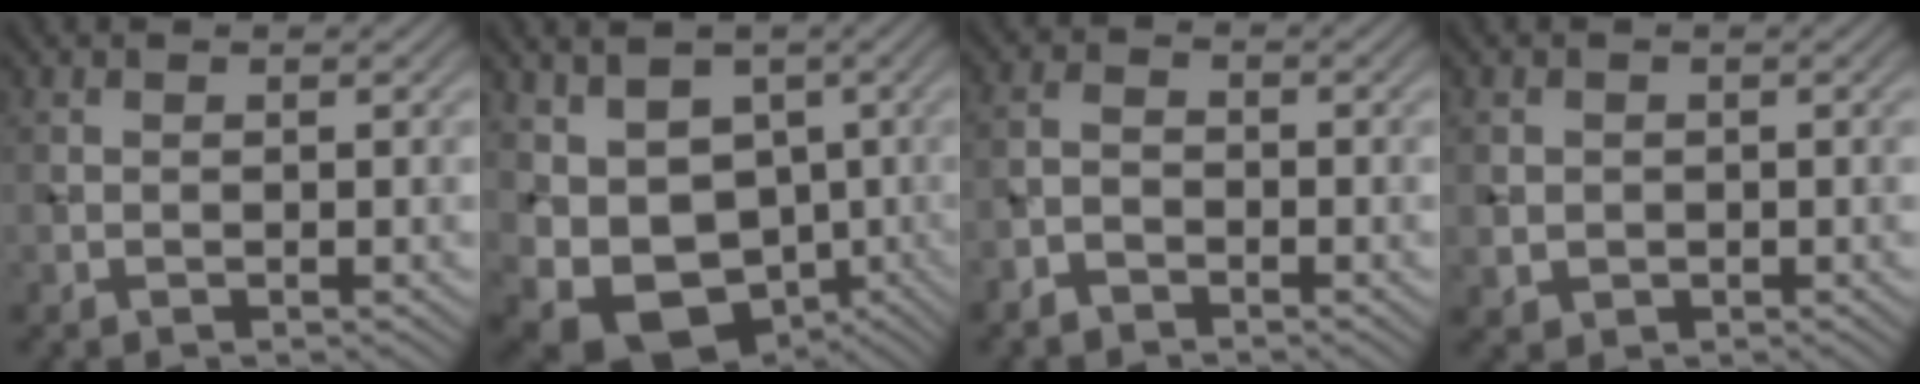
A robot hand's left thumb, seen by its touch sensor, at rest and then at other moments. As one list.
[{"total": 11.1, "force": [-0.8, 9.3, 6.0], "torque": [-0.127, -0.019, 0.000]}, {"total": 2.6, "force": [-2.3, 1.0, 0.7], "torque": [-0.013, 0.000, -0.054]}, {"total": 1.8, "force": [-0.3, 1.7, 0.4], "torque": [-0.011, -0.008, -0.004]}]